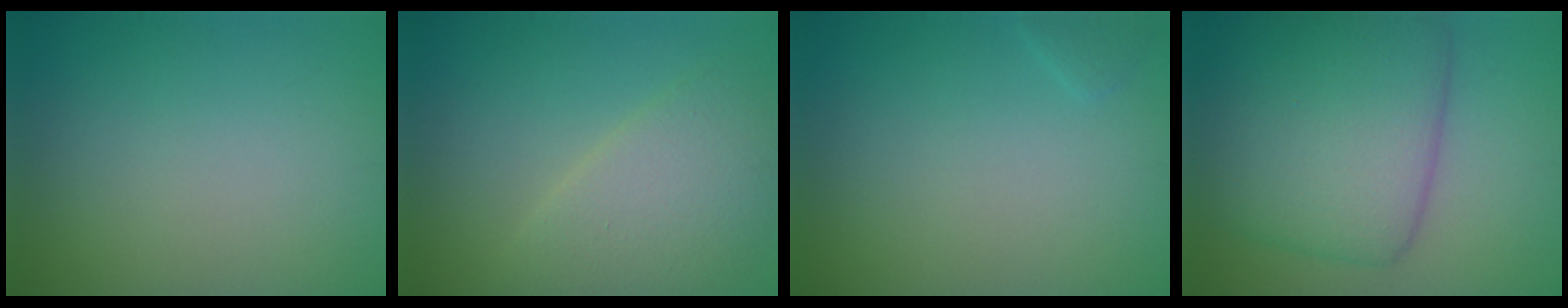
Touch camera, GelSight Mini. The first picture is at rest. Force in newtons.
{"total": 4.9, "press": 4.9, "slide": 0.2}
{"total": 0.6, "press": 0.6, "slide": 0.1}
{"total": 9.6, "press": 9.6, "slide": 0.3}